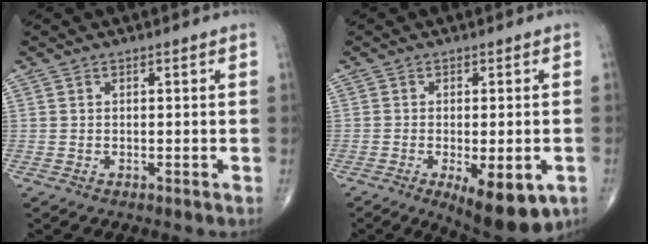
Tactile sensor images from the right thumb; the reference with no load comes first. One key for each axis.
{"total": 11.6, "fx": -4.7, "fy": 4.5, "fz": 9.6, "tx": -0.124, "ty": -0.007, "tz": -0.057}